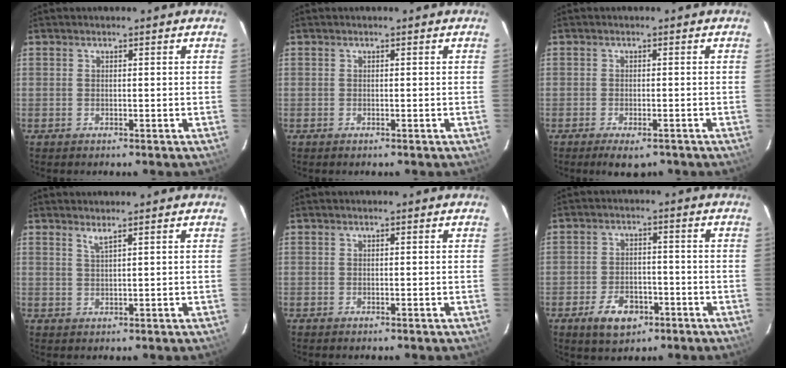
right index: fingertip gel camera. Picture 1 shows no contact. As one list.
[{"total": 0.0}, {"total": 4.6, "force": [-3.3, 1.6, 2.7], "torque": [-0.052, -0.013, -0.050]}, {"total": 1.5, "force": [1.2, -0.3, 0.9], "torque": [-0.018, -0.002, 0.020]}, {"total": 0.0}, {"total": 7.6, "force": [-4.3, 4.6, 4.3], "torque": [-0.094, 0.004, -0.062]}]